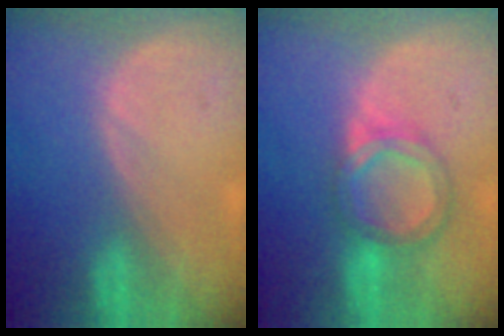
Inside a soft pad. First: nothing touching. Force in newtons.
{"total": 6.3, "press": 5.9, "slide": 2.3}